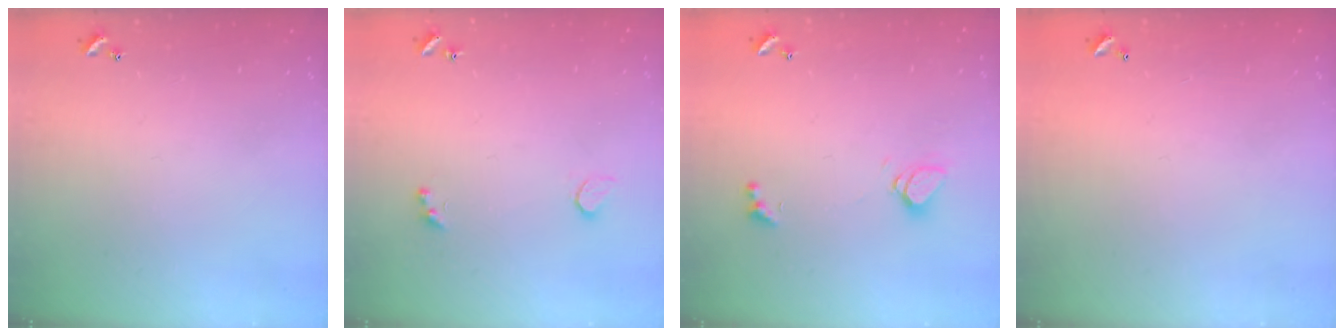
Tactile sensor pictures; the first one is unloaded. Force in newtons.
{"total": 2.6, "press": 2.2, "slide": 1.2}
{"total": 1.6, "press": 1.5, "slide": 0.4}
{"total": 3.0, "press": 3.0, "slide": 0.1}